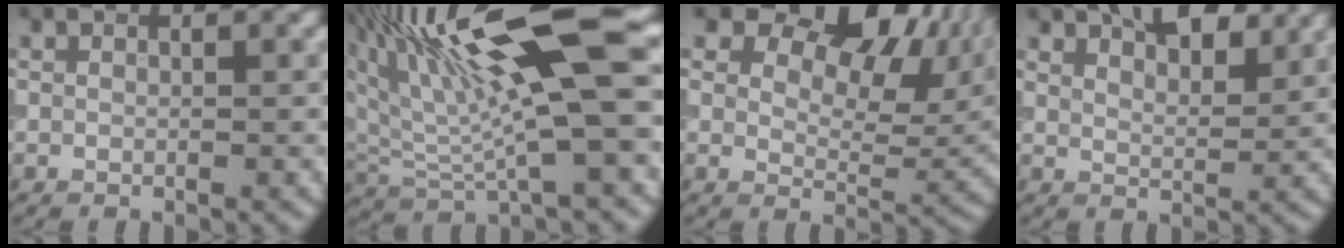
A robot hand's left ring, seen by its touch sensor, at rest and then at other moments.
{"total": 11.8, "force": [3.9, 3.1, 10.8], "torque": [-0.186, 0.008, 0.070]}
{"total": 12.6, "force": [7.4, 6.8, 7.6], "torque": [-0.090, 0.011, 0.108]}
{"total": 5.0, "force": [3.8, 1.8, 2.6], "torque": [-0.031, 0.012, 0.049]}